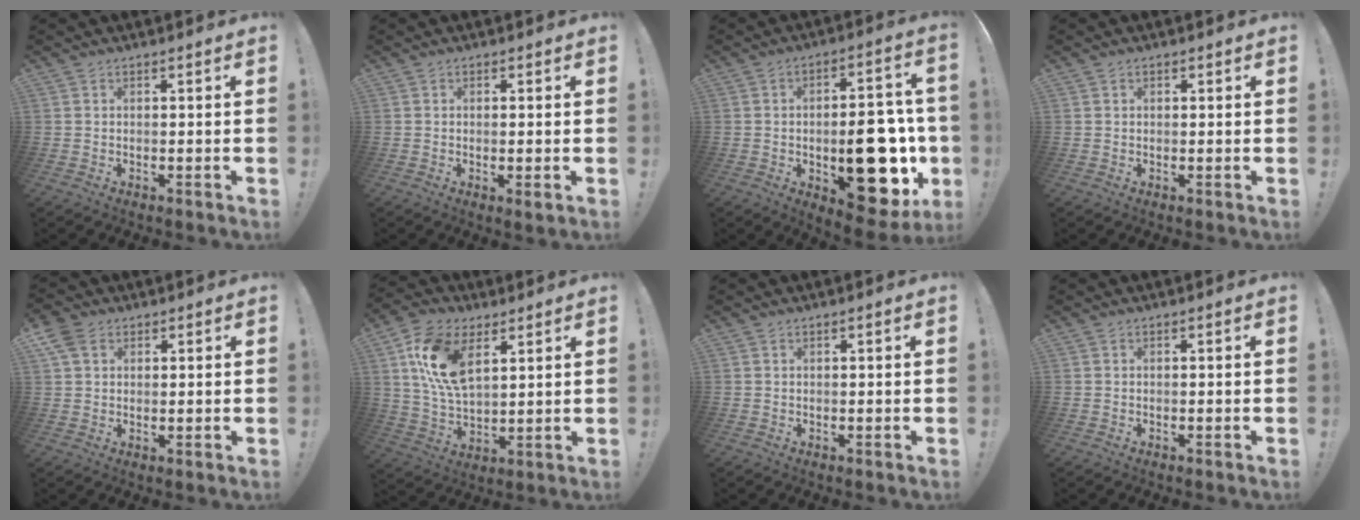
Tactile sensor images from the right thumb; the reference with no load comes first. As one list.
[{"total": 2.1, "force": [0.2, 0.0, 2.1], "torque": [-0.030, -0.004, 0.003]}, {"total": 21.6, "force": [-4.3, 10.8, 18.2], "torque": [-0.222, 0.013, -0.047]}, {"total": 0.6, "force": [0.2, 0.5, 0.1], "torque": [0.001, 0.001, 0.003]}, {"total": 5.7, "force": [2.7, 4.1, 3.0], "torque": [-0.046, -0.003, 0.054]}, {"total": 16.1, "force": [6.9, 9.1, 11.4], "torque": [-0.229, -0.018, 0.125]}, {"total": 0.5, "force": [0.2, -0.2, 0.4], "torque": [-0.005, -0.001, 0.003]}, {"total": 0.0}]